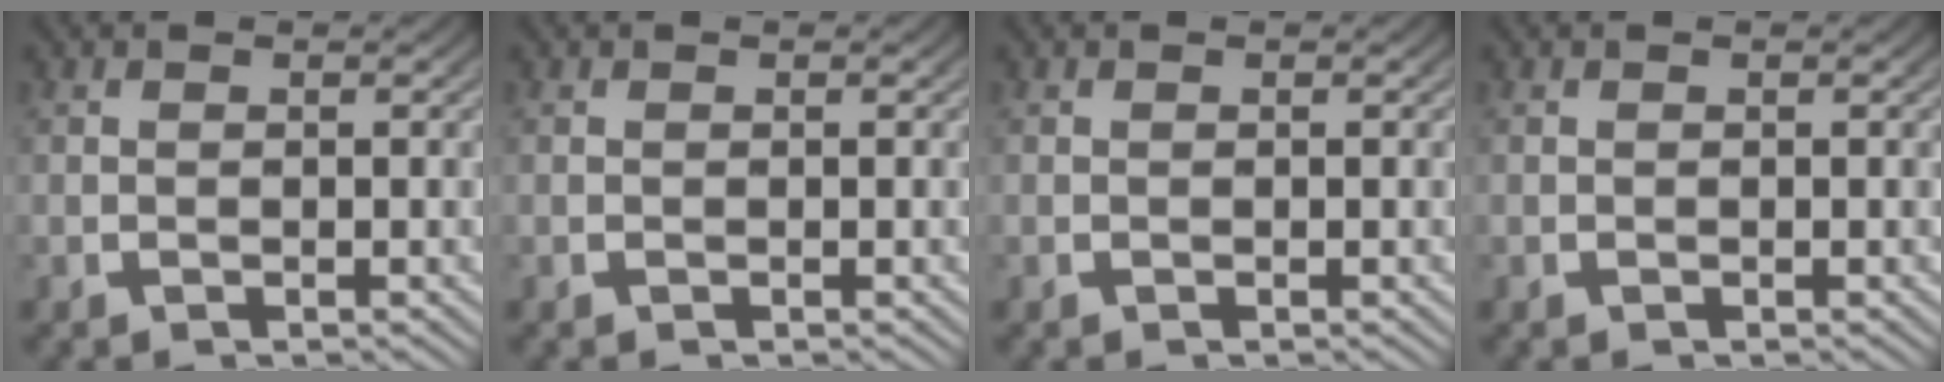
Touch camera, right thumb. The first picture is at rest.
{"total": 0.0}
{"total": 0.0}
{"total": 0.0}